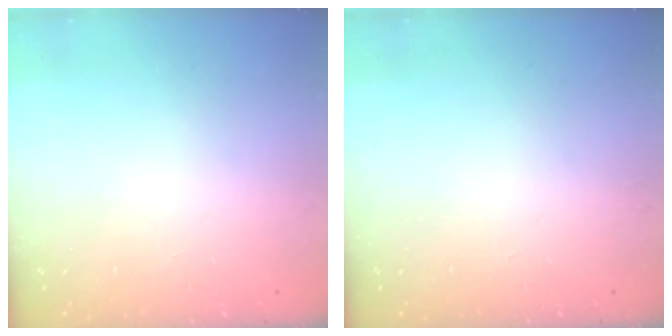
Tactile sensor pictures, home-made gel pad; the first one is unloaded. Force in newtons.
{"total": 0.0}